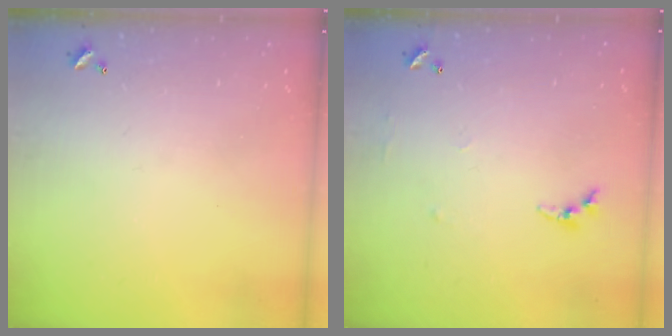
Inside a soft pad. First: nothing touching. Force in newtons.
{"total": 4.5, "press": 4.5, "slide": 0.5}